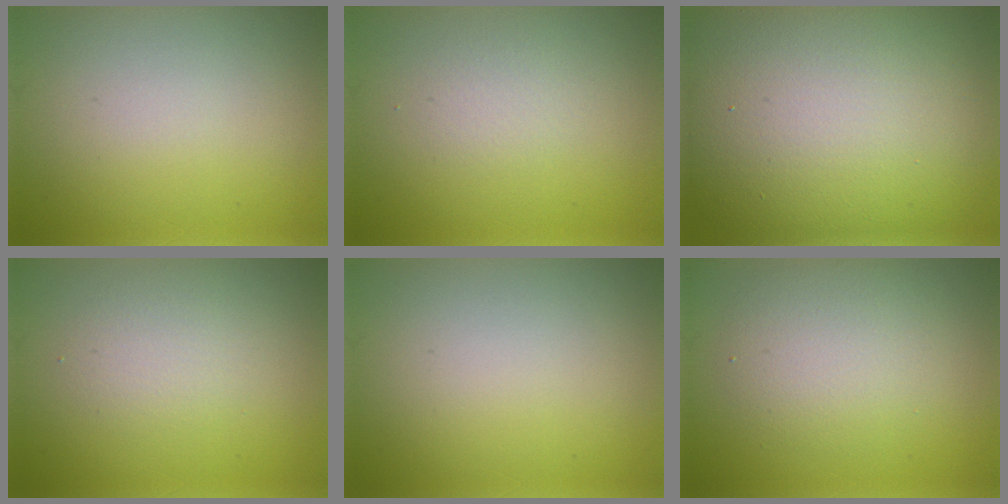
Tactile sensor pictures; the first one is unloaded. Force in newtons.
{"total": 1.2, "press": 1.2, "slide": 0.1}
{"total": 18.7, "press": 18.7, "slide": 0.8}
{"total": 1.8, "press": 1.8, "slide": 0.0}
{"total": 0.0}
{"total": 3.6, "press": 3.6, "slide": 0.2}